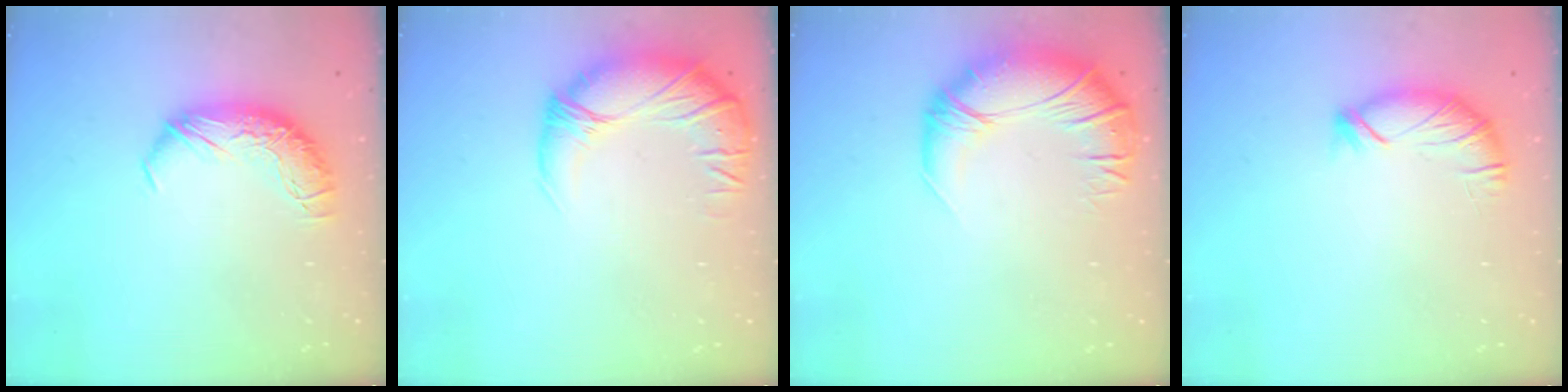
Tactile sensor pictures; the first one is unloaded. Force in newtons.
{"total": 4.8, "press": 3.2, "slide": 3.6}
{"total": 3.9, "press": 2.0, "slide": 3.3}
{"total": 4.0, "press": 3.9, "slide": 0.8}